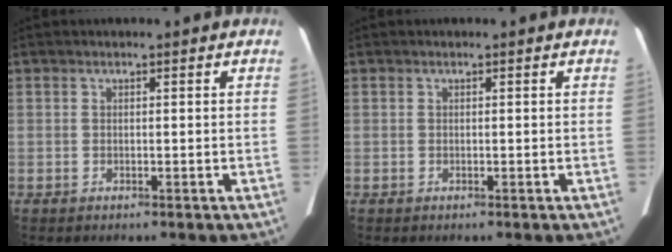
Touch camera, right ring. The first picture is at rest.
{"total": 0.0}